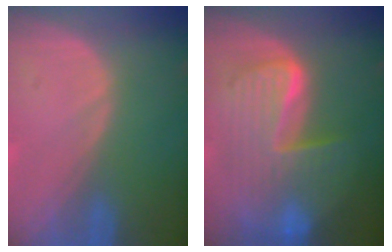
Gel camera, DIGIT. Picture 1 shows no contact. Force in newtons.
{"total": 10.4, "press": 10.4, "slide": 0.9}